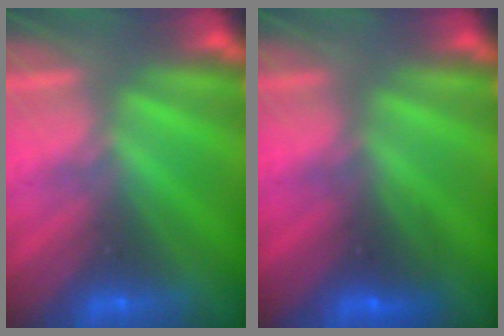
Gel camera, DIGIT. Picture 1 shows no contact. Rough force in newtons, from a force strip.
{"total": 2.5}